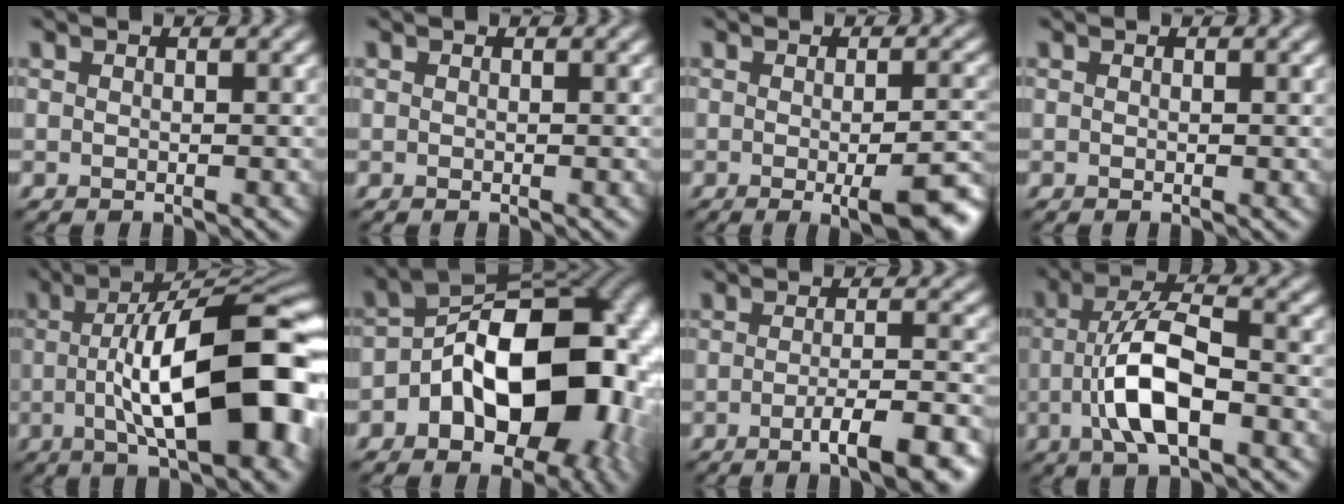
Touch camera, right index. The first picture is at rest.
{"total": 0.0}
{"total": 6.9, "force": [-2.2, 1.8, 6.4], "torque": [-0.079, -0.010, -0.022]}
{"total": 0.0}
{"total": 15.2, "force": [-1.4, 4.7, 14.4], "torque": [-0.174, 0.020, -0.030]}
{"total": 16.2, "force": [-3.3, 9.9, 12.5], "torque": [-0.140, -0.001, -0.059]}
{"total": 6.7, "force": [-3.2, 1.5, 5.6], "torque": [-0.077, 0.004, -0.048]}
{"total": 7.0, "force": [-1.8, 2.6, 6.3], "torque": [-0.118, 0.008, -0.037]}